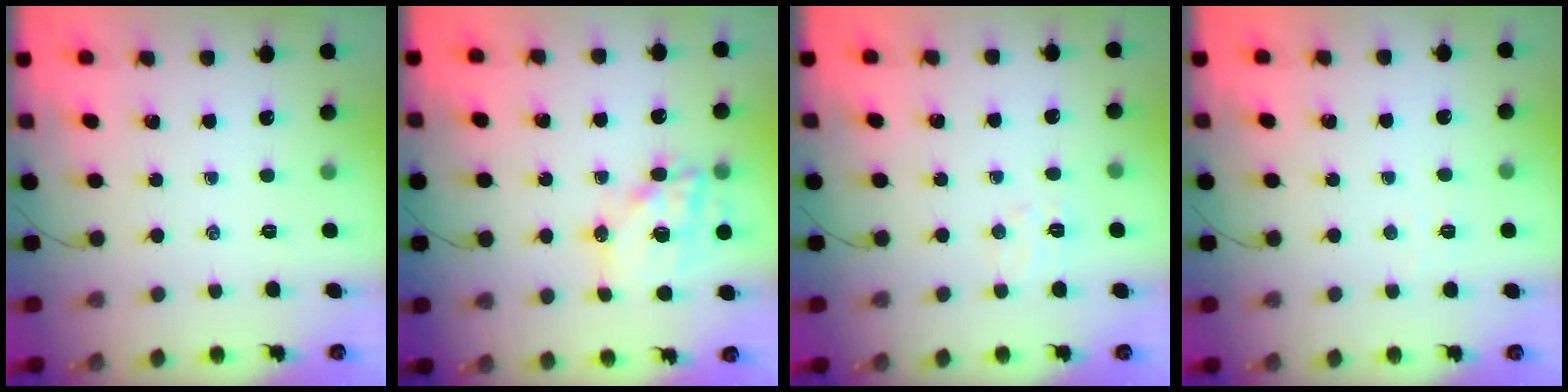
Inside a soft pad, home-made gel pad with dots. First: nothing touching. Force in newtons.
{"total": 16.4, "press": 16.0, "slide": 3.8}
{"total": 5.2, "press": 5.0, "slide": 1.2}
{"total": 2.9, "press": 2.8, "slide": 0.6}